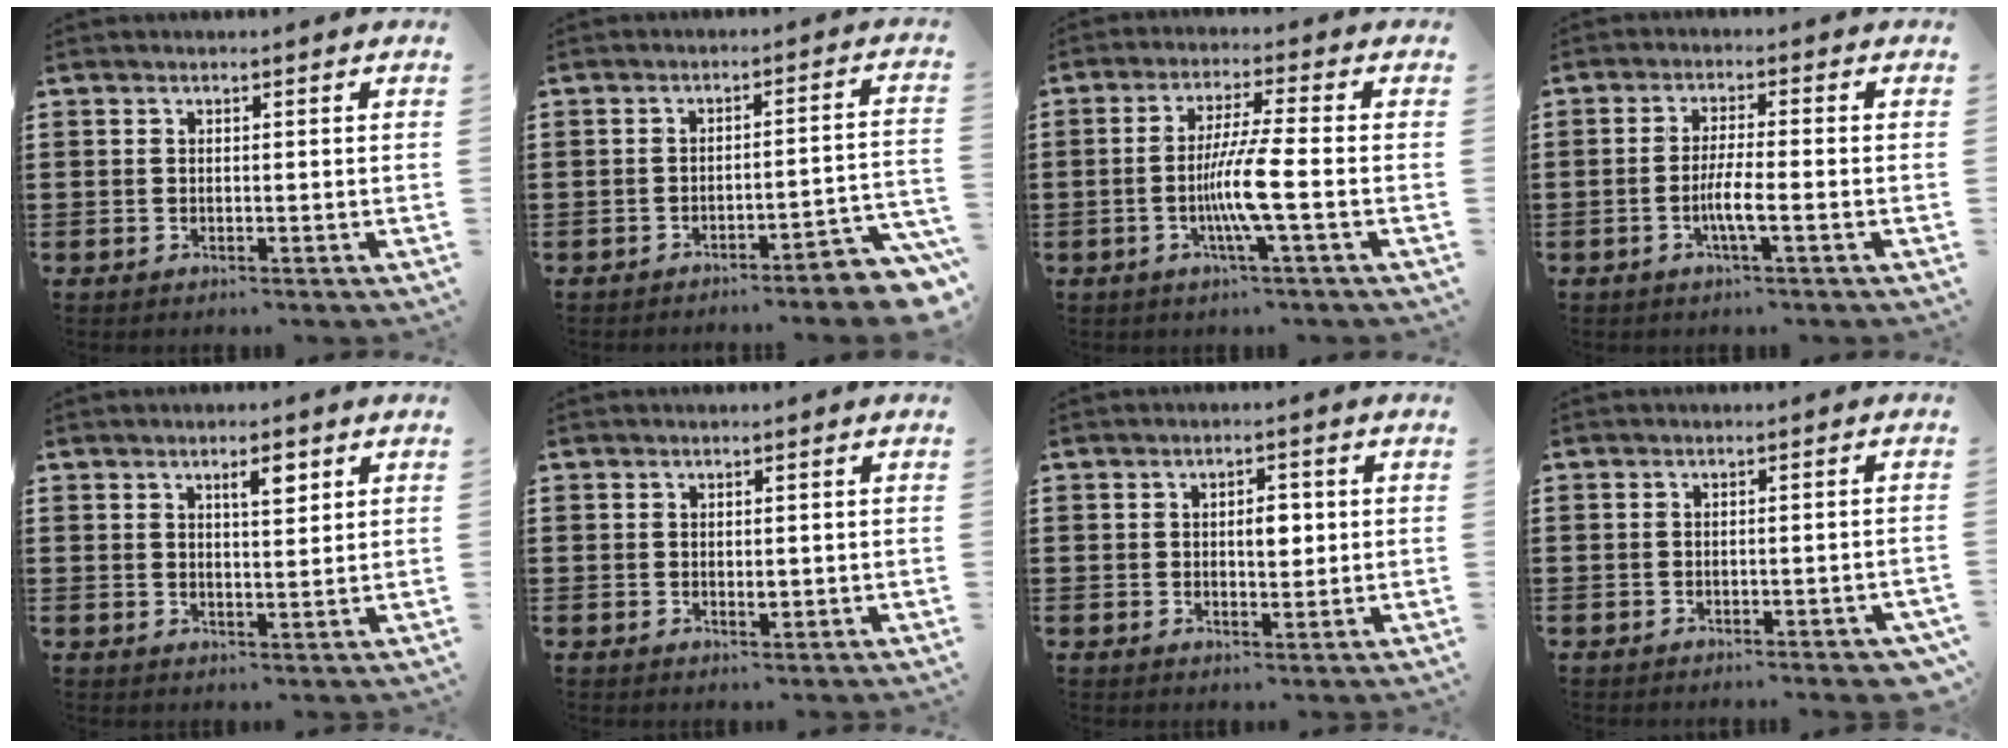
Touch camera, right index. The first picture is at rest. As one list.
[{"total": 4.2, "force": [-3.7, 0.0, 1.9], "torque": [-0.035, -0.013, -0.076]}, {"total": 7.3, "force": [-1.9, -0.4, 7.0], "torque": [-0.141, -0.020, -0.042]}, {"total": 4.2, "force": [-1.6, 0.2, 3.9], "torque": [-0.083, -0.009, -0.034]}, {"total": 3.3, "force": [1.8, 0.7, 2.6], "torque": [-0.039, -0.001, 0.026]}, {"total": 1.1, "force": [0.1, 0.6, 1.0], "torque": [-0.017, 0.002, 0.001]}, {"total": 3.5, "force": [0.4, 1.9, 2.9], "torque": [-0.043, 0.003, 0.001]}, {"total": 1.6, "force": [-1.3, 0.1, 0.9], "torque": [-0.016, 0.001, -0.024]}]